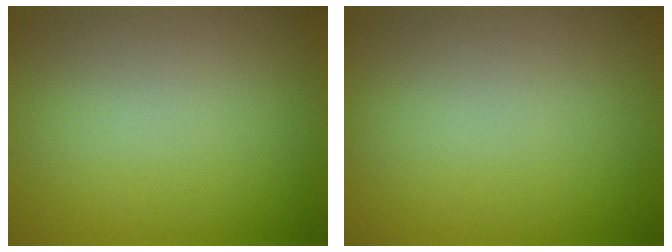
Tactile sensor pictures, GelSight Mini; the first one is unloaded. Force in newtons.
{"total": 0.0}